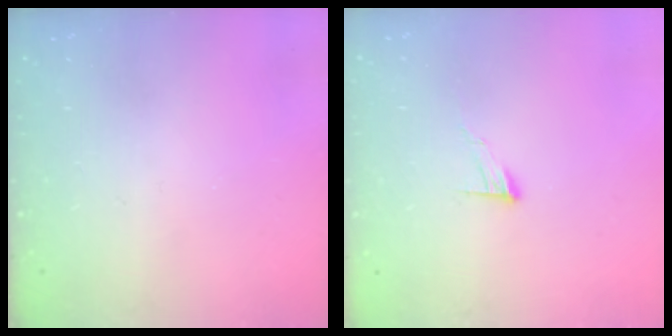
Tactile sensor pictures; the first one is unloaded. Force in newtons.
{"total": 6.5, "press": 6.5, "slide": 0.5}